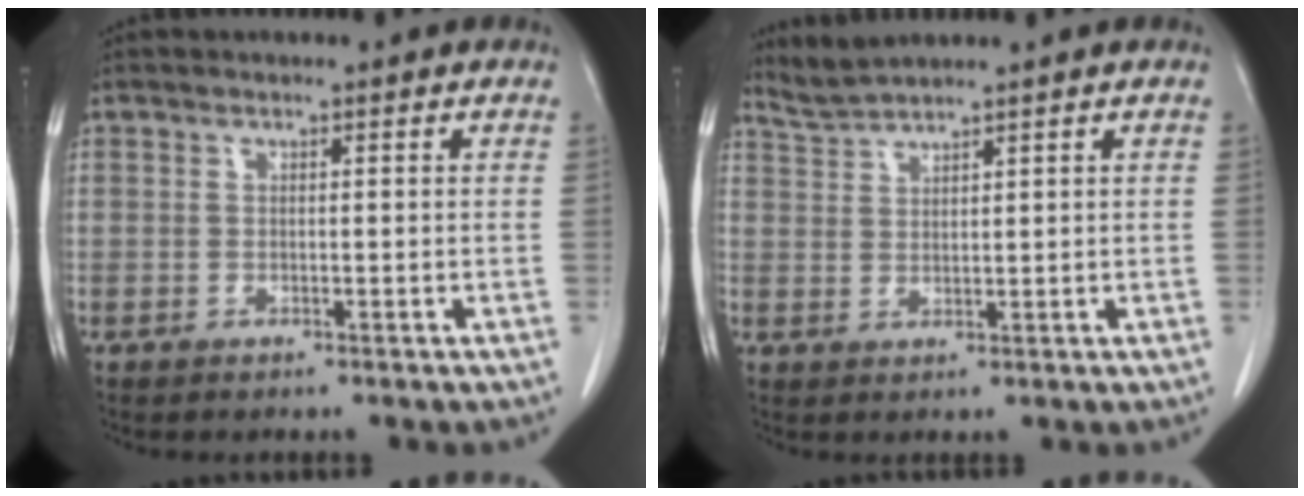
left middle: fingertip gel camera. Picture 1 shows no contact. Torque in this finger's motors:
{"motor_torque": [-0.04, -0.34, -0.06, -0.01]}